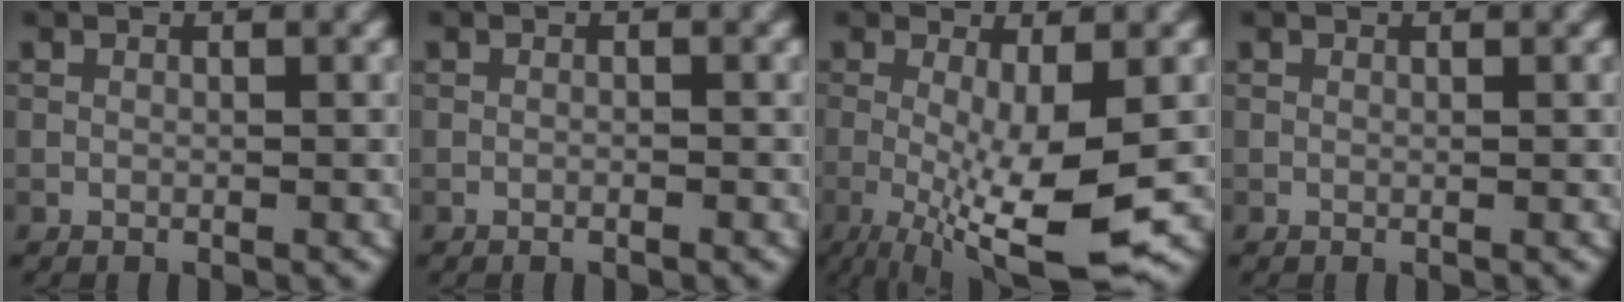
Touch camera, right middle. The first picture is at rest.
{"total": 0.5, "force": [-0.3, 0.1, 0.4], "torque": [-0.006, -0.001, -0.006]}
{"total": 8.8, "force": [-2.1, 2.0, 8.3], "torque": [-0.147, -0.022, -0.032]}
{"total": 0.0}